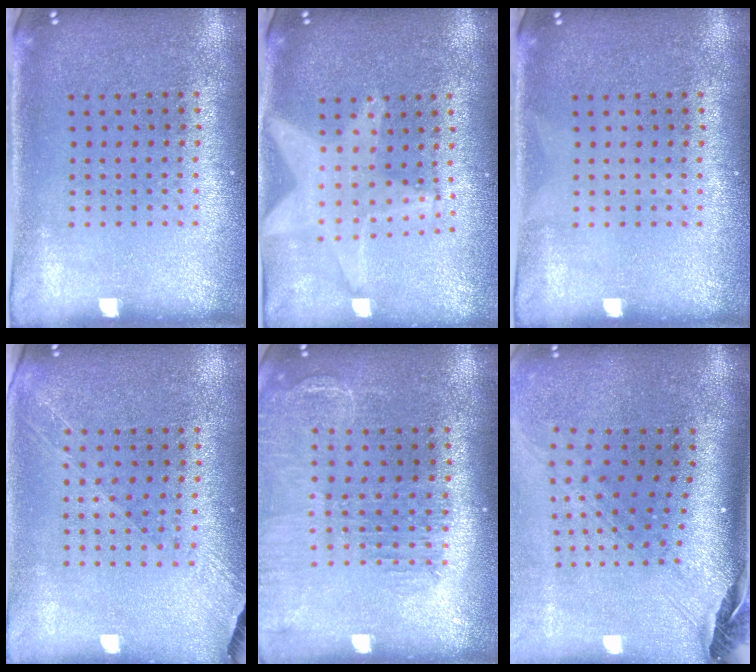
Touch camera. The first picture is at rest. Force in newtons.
{"total": 2.1, "press": 1.7, "slide": 1.2}
{"total": 0.0}
{"total": 1.3, "press": 1.2, "slide": 0.5}
{"total": 1.5, "press": 1.4, "slide": 0.3}
{"total": 2.9, "press": 2.2, "slide": 2.0}